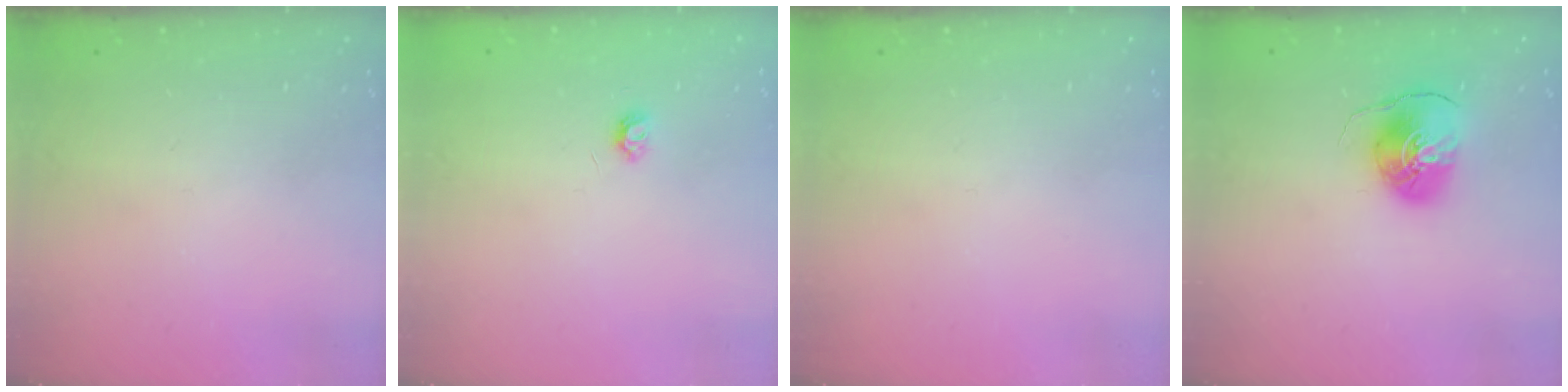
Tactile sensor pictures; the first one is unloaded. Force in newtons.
{"total": 3.7, "press": 3.7, "slide": 0.4}
{"total": 0.0}
{"total": 7.7, "press": 7.7, "slide": 0.7}